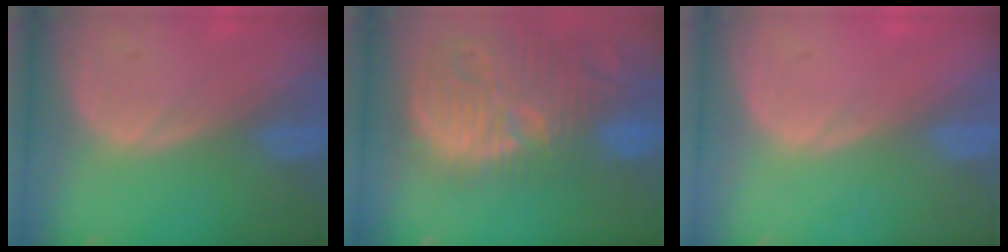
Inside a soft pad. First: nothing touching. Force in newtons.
{"total": 14.8, "press": 13.1, "slide": 6.9}
{"total": 0.5, "press": 0.0, "slide": 0.5}